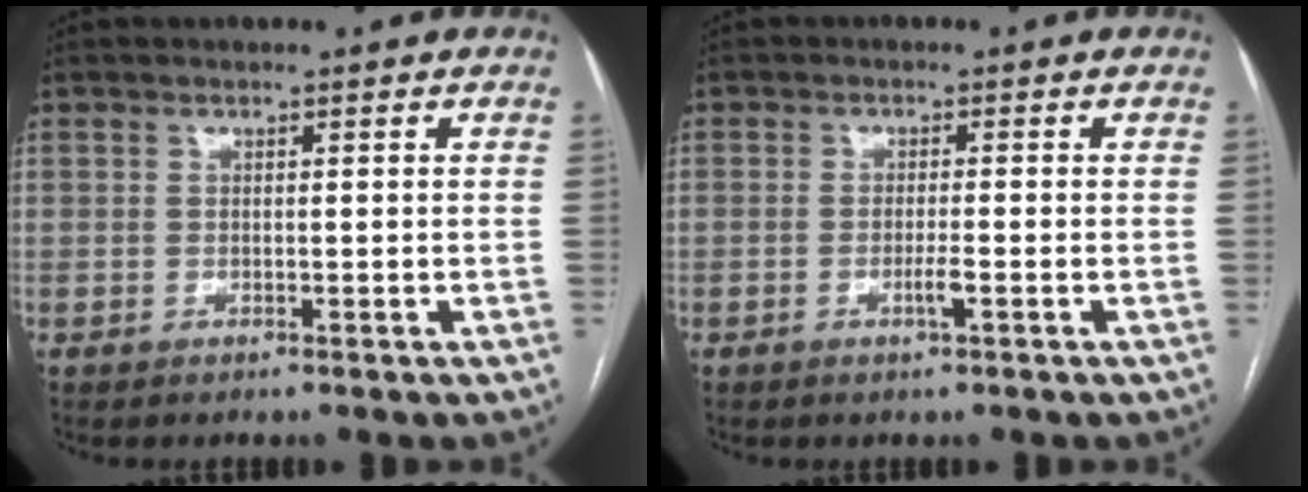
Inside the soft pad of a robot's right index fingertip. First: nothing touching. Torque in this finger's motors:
{"motor_torque": [0.76, -0.05, 0.35, 0.08]}